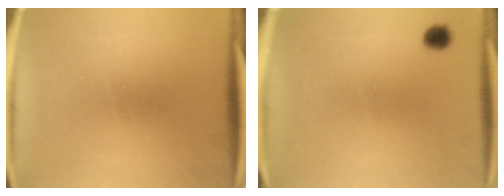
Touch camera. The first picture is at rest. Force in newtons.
{"total": 2.3}